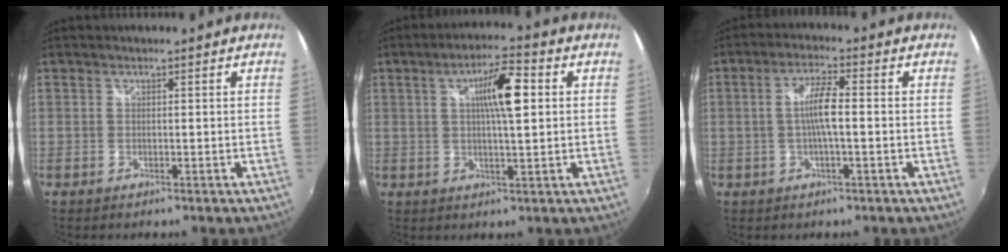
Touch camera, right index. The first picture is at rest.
{"total": 8.5, "force": [1.9, 1.8, 8.1], "torque": [-0.130, 0.011, 0.030]}
{"total": 5.4, "force": [-0.4, 0.7, 5.4], "torque": [-0.101, 0.005, -0.007]}